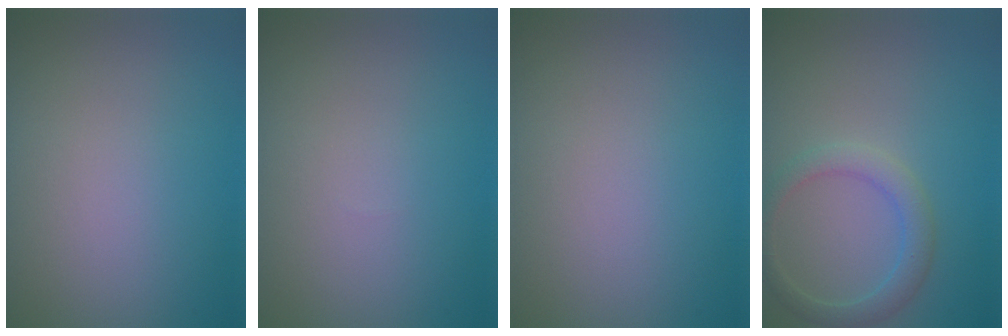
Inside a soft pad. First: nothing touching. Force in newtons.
{"total": 0.0}
{"total": 0.0}
{"total": 2.5, "press": 2.5, "slide": 0.0}